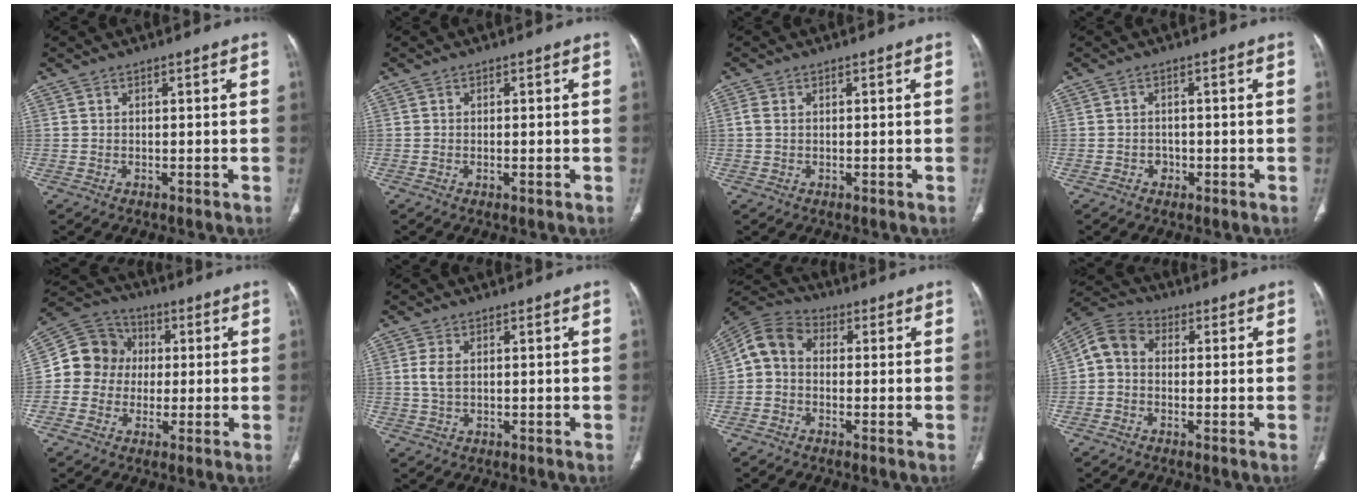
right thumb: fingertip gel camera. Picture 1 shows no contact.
{"total": 1.1, "force": [-0.3, 0.3, 1.0], "torque": [-0.018, -0.003, -0.006]}
{"total": 1.4, "force": [0.1, 0.9, 1.1], "torque": [-0.029, 0.002, 0.002]}
{"total": 1.8, "force": [-0.8, 1.5, 0.5], "torque": [0.001, 0.007, -0.014]}
{"total": 11.0, "force": [0.2, 10.3, 4.0], "torque": [-0.045, 0.027, -0.007]}
{"total": 2.8, "force": [0.4, 1.4, 2.4], "torque": [-0.062, 0.004, 0.009]}
{"total": 7.3, "force": [-0.3, 5.8, 4.5], "torque": [-0.075, 0.024, -0.027]}
{"total": 6.6, "force": [-0.2, 5.3, 4.0], "torque": [-0.065, 0.022, -0.022]}